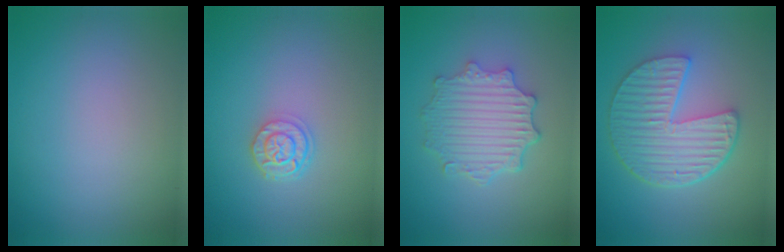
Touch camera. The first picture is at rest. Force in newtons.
{"total": 2.4, "press": 1.9, "slide": 1.4}
{"total": 4.6, "press": 3.8, "slide": 2.6}
{"total": 6.5, "press": 4.9, "slide": 4.2}